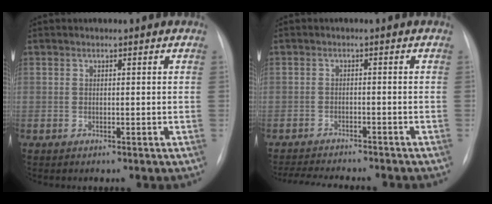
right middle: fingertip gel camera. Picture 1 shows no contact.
{"total": 10.8, "force": [-9.8, 1.9, 3.9], "torque": [-0.060, -0.007, -0.135]}